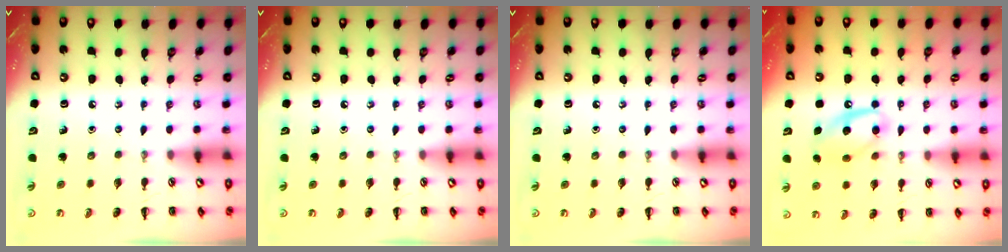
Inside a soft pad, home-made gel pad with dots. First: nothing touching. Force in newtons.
{"total": 0.0}
{"total": 0.0}
{"total": 12.9, "press": 12.8, "slide": 1.6}